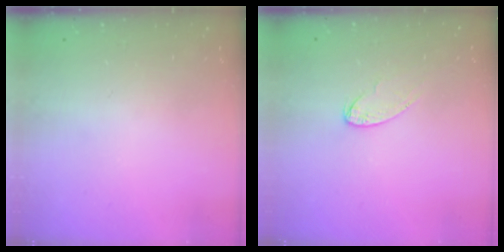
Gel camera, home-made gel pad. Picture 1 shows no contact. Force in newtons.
{"total": 6.4, "press": 6.4, "slide": 0.6}